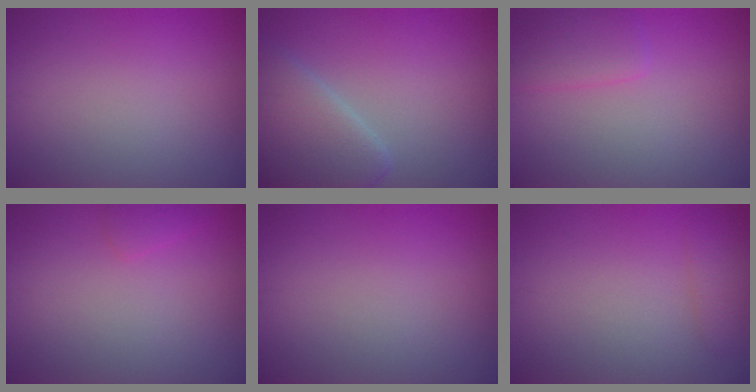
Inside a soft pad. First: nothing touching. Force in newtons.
{"total": 5.6, "press": 5.6, "slide": 0.5}
{"total": 2.4, "press": 2.3, "slide": 0.2}
{"total": 0.9, "press": 0.9, "slide": 0.1}
{"total": 0.0}
{"total": 1.7, "press": 1.6, "slide": 0.2}